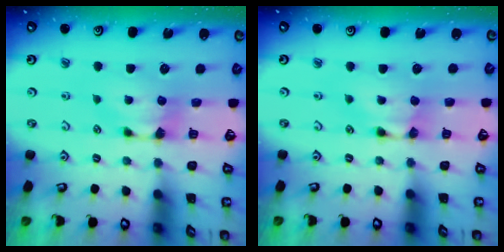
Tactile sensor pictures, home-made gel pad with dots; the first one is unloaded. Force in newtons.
{"total": 1.6, "press": 1.6, "slide": 0.2}